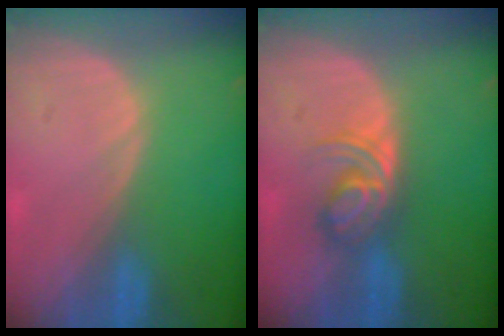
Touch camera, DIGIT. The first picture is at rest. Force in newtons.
{"total": 5.8, "press": 5.0, "slide": 2.9}